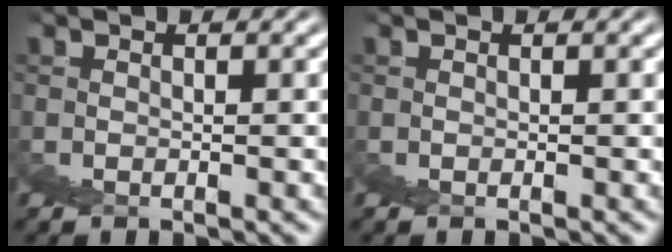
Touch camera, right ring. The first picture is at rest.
{"total": 0.0}